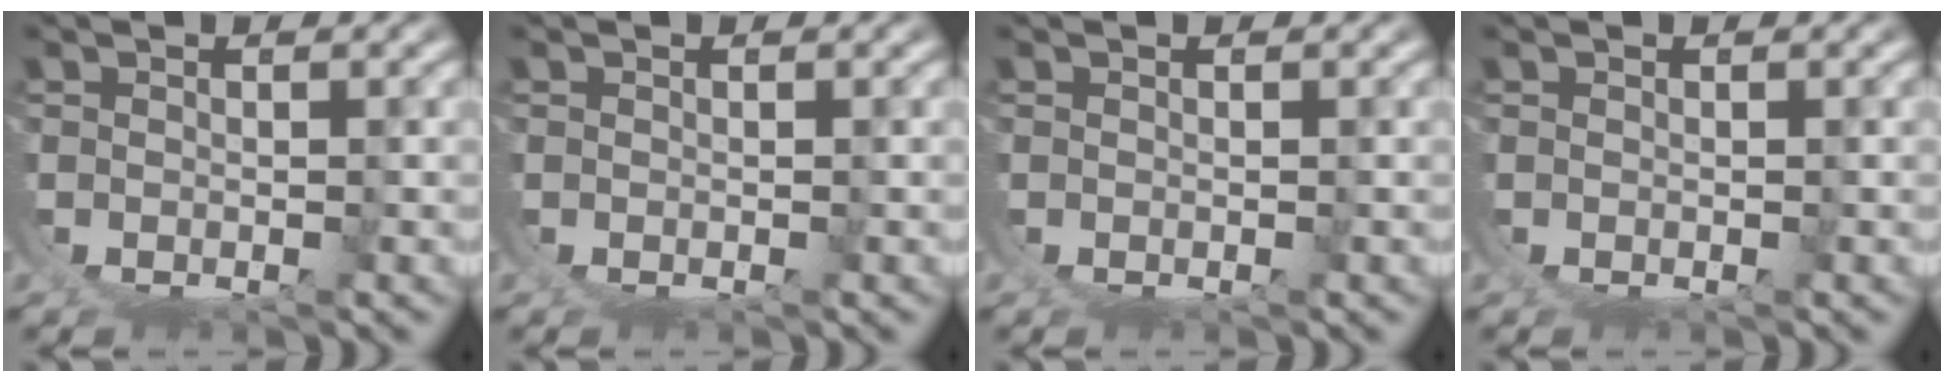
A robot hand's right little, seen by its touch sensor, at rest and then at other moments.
{"total": 0.0}
{"total": 0.0}
{"total": 0.0}